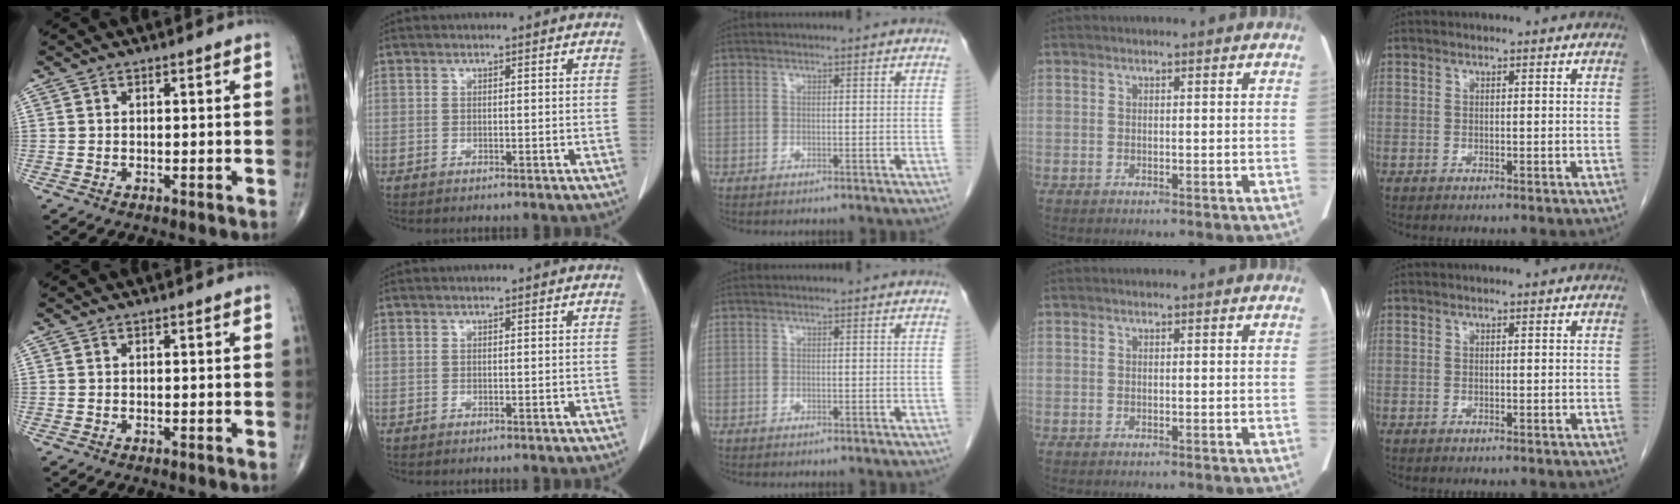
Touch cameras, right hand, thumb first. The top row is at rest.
{}